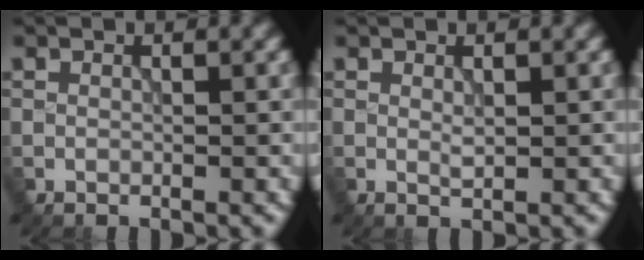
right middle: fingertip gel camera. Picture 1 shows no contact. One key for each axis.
{"total": 0.7, "fx": 0.2, "fy": 0.2, "fz": 0.6, "tx": -0.014, "ty": -0.002, "tz": 0.005}